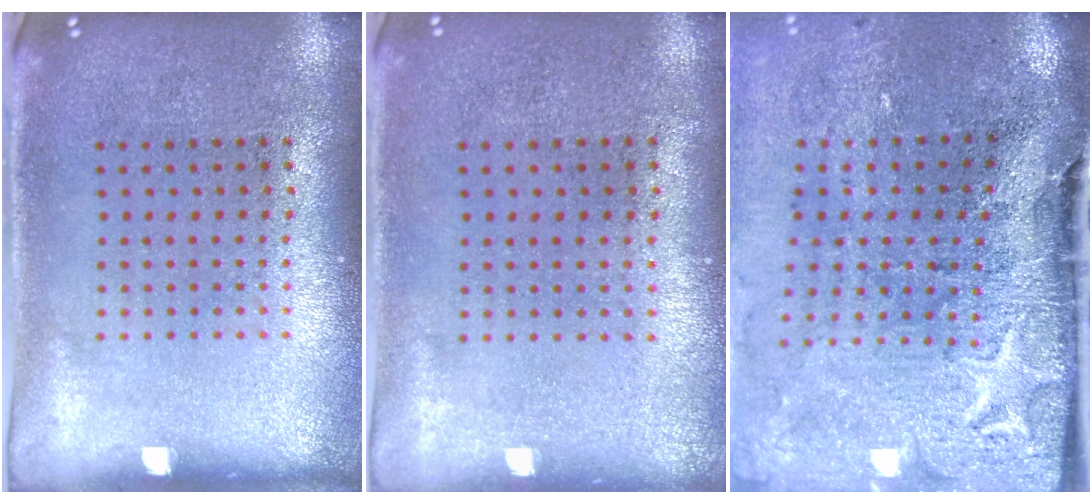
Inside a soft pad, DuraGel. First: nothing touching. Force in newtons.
{"total": 0.0}
{"total": 4.8, "press": 3.8, "slide": 2.9}